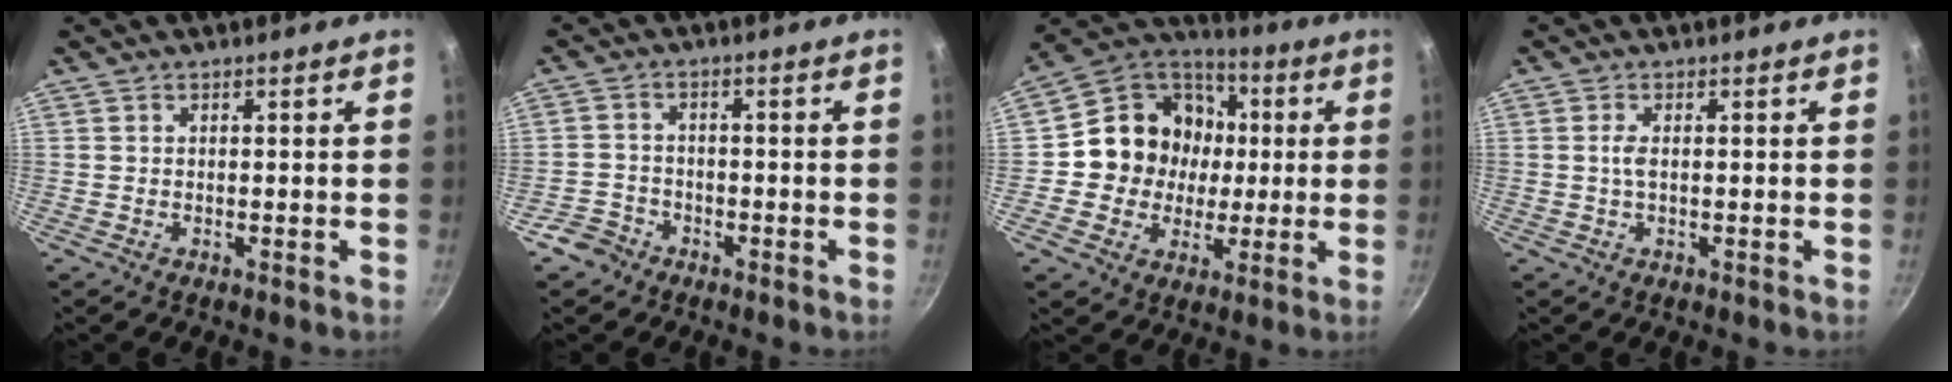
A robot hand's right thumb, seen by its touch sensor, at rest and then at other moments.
{"total": 4.4, "force": [-2.9, 3.2, 0.9], "torque": [-0.008, 0.037, -0.053]}
{"total": 16.2, "force": [0.6, 14.8, 6.7], "torque": [-0.083, 0.023, -0.001]}
{"total": 1.8, "force": [0.1, 0.7, 1.6], "torque": [-0.038, 0.002, 0.000]}